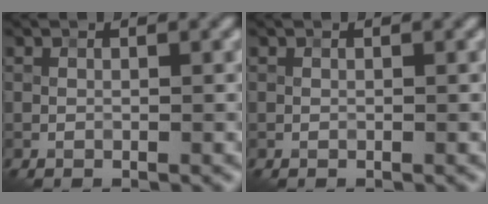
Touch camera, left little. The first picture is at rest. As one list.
[{"total": 0.0}]